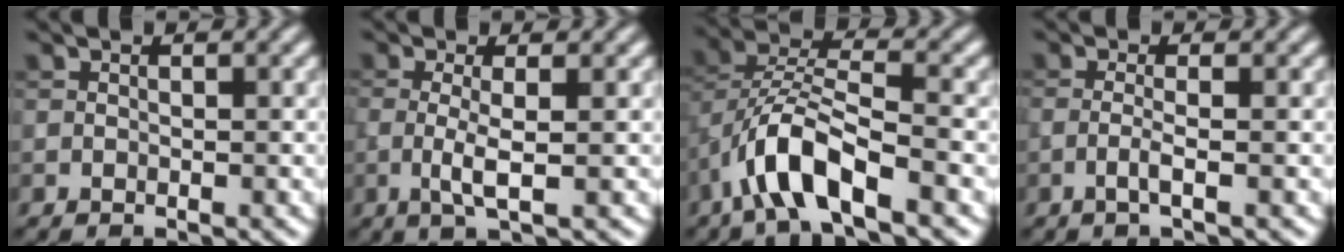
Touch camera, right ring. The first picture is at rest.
{"total": 2.6, "force": [-0.2, 0.4, 2.6], "torque": [-0.054, -0.006, -0.005]}
{"total": 6.5, "force": [-3.4, 2.3, 5.1], "torque": [-0.100, 0.005, -0.069]}
{"total": 1.7, "force": [-0.4, 0.4, 1.6], "torque": [-0.029, -0.002, -0.013]}